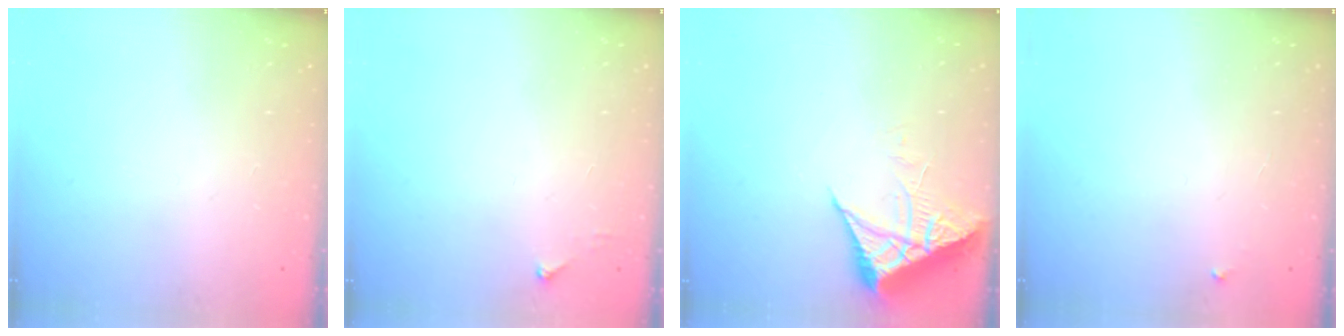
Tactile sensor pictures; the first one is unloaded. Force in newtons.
{"total": 3.5, "press": 3.4, "slide": 0.4}
{"total": 6.6, "press": 6.6, "slide": 0.8}
{"total": 2.2, "press": 2.2, "slide": 0.1}